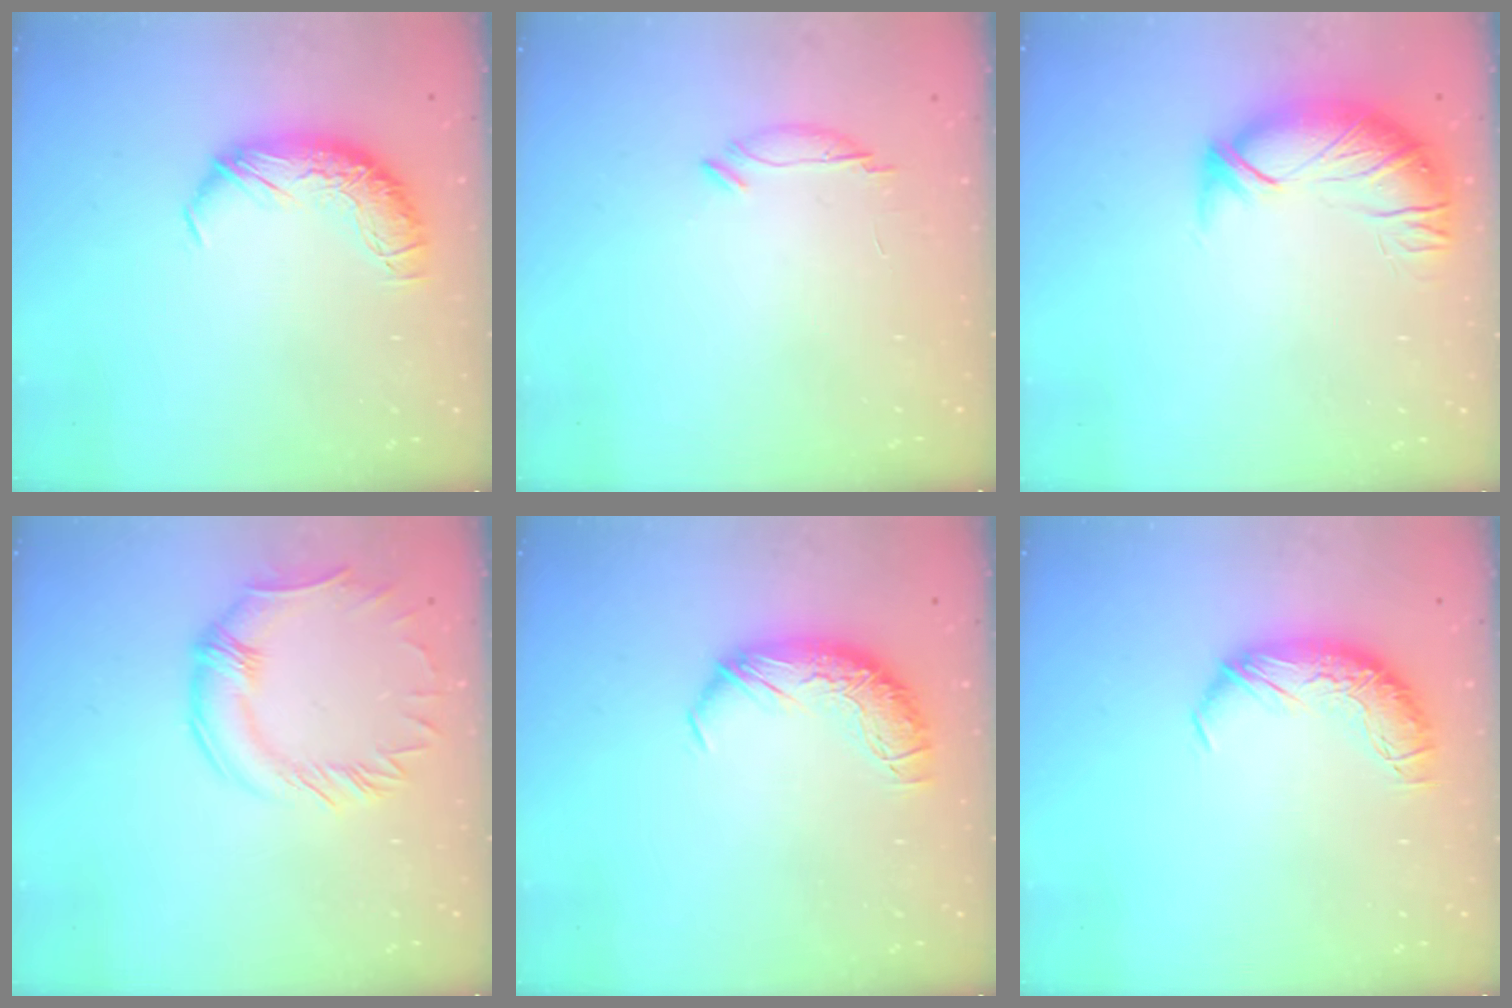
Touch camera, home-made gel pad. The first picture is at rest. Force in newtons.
{"total": 5.6, "press": 5.5, "slide": 1.1}
{"total": 3.0, "press": 1.5, "slide": 2.6}
{"total": 2.6, "press": 2.5, "slide": 0.9}
{"total": 0.0}
{"total": 0.0}